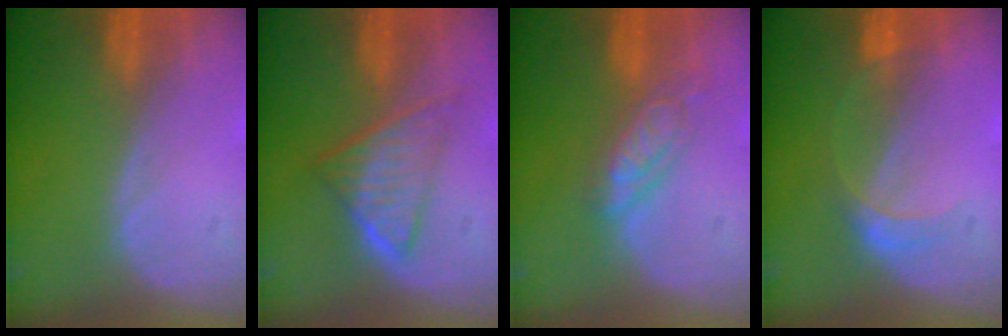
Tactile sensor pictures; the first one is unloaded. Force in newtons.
{"total": 6.1, "press": 5.7, "slide": 2.0}
{"total": 5.5, "press": 5.0, "slide": 2.4}
{"total": 2.9, "press": 2.9, "slide": 0.1}